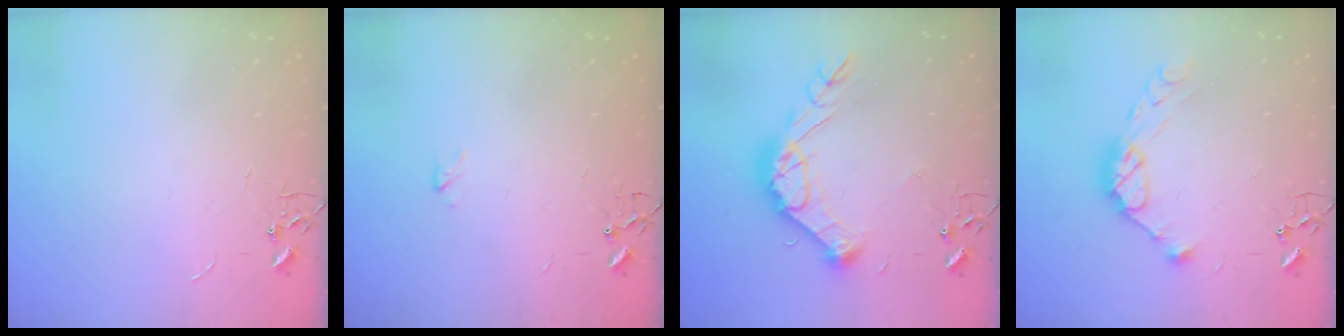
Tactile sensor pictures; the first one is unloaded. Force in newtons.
{"total": 2.2, "press": 2.2, "slide": 0.4}
{"total": 16.0, "press": 15.9, "slide": 1.4}
{"total": 11.6, "press": 11.5, "slide": 1.0}